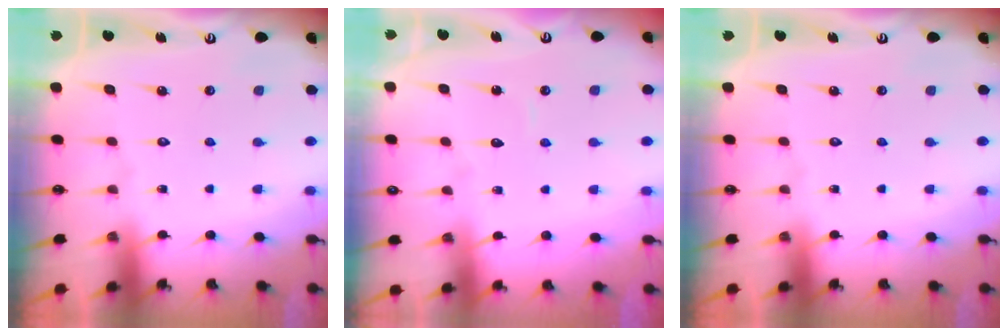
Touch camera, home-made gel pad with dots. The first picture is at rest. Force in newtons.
{"total": 2.9, "press": 2.9, "slide": 0.3}
{"total": 0.0}